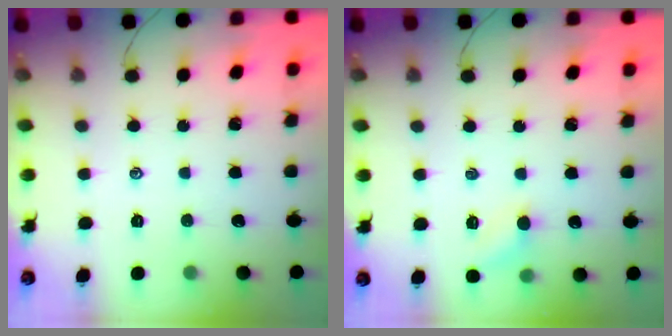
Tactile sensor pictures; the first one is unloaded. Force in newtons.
{"total": 5.7, "press": 5.4, "slide": 1.8}